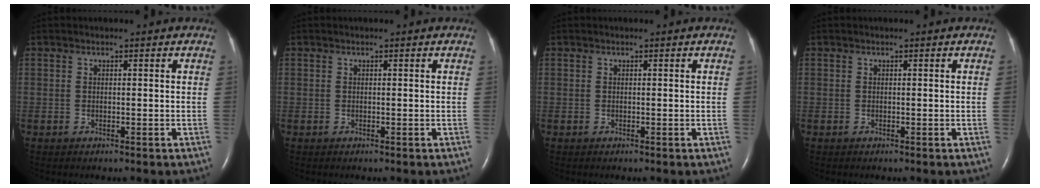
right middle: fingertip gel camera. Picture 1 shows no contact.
{"total": 0.0}
{"total": 0.0}
{"total": 0.0}